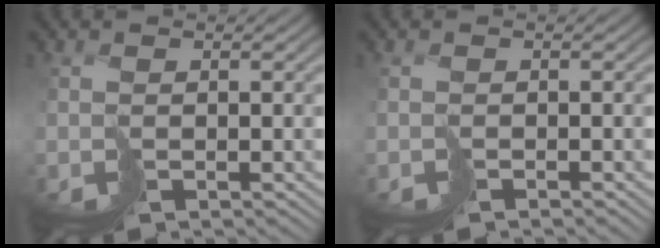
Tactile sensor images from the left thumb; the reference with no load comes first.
{"total": 0.8, "force": [-0.8, 0.0, 0.0], "torque": [0.006, 0.001, -0.015]}